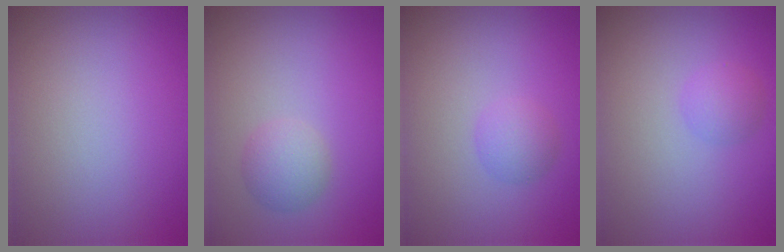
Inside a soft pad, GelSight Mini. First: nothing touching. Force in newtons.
{"total": 2.2, "press": 2.2, "slide": 0.1}
{"total": 1.7, "press": 1.7, "slide": 0.0}
{"total": 1.6, "press": 1.6, "slide": 0.0}